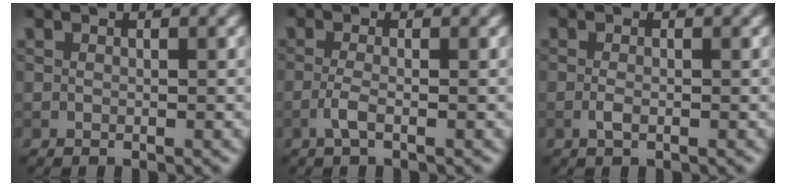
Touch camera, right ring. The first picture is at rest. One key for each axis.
{"total": 1.9, "fx": -0.7, "fy": 0.5, "fz": 1.6, "tx": -0.033, "ty": 0.002, "tz": -0.021}
{"total": 1.0, "fx": -0.3, "fy": 0.4, "fz": 0.9, "tx": -0.021, "ty": -0.002, "tz": -0.009}